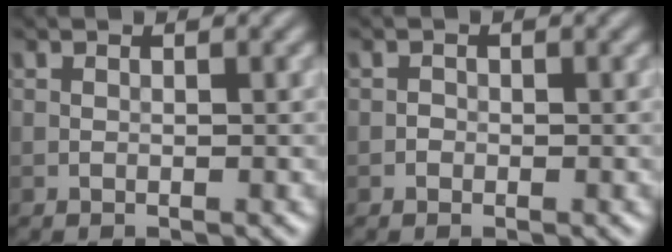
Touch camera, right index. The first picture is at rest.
{"total": 0.5, "force": [-0.2, 0.5, 0.0], "torque": [0.004, -0.002, -0.005]}